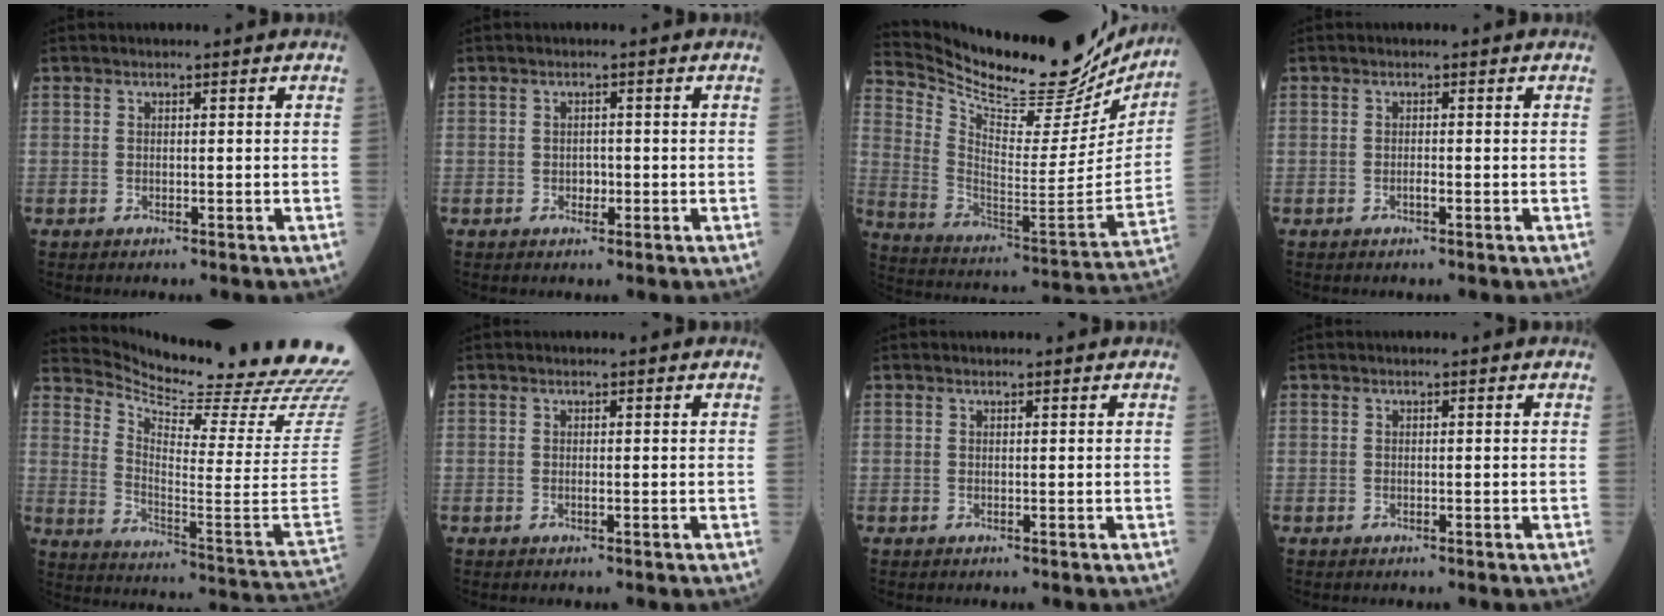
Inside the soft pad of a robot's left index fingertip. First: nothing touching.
{"total": 1.7, "force": [-1.4, 0.9, 0.5], "torque": [-0.006, -0.003, -0.020]}
{"total": 24.4, "force": [22.3, 5.3, 8.3], "torque": [-0.148, -0.074, 0.323]}
{"total": 1.3, "force": [-1.3, 0.0, 0.2], "torque": [-0.006, -0.006, -0.020]}
{"total": 25.5, "force": [24.0, 0.5, 8.7], "torque": [-0.149, -0.140, 0.309]}
{"total": 1.0, "force": [-1.0, 0.0, 0.0], "torque": [-0.003, -0.007, -0.016]}
{"total": 0.6, "force": [-0.6, 0.0, -0.2], "torque": [-0.001, -0.005, -0.008]}
{"total": 0.0}